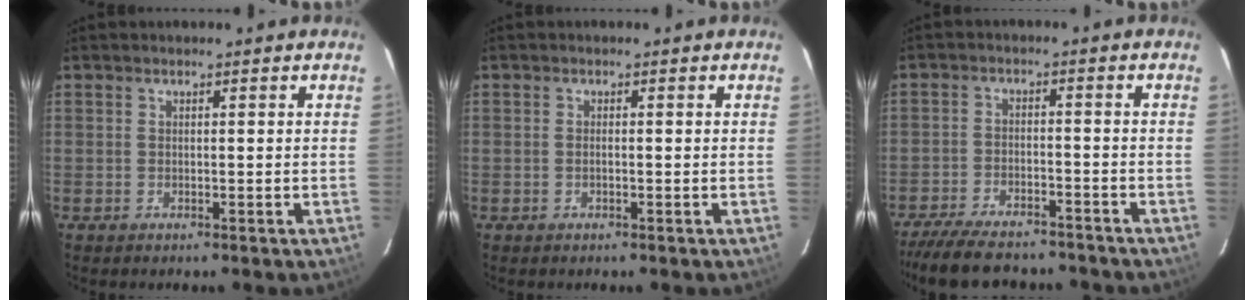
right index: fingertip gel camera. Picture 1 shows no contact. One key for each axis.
{"total": 0.6, "fx": -0.1, "fy": 0.2, "fz": 0.5, "tx": -0.011, "ty": 0.001, "tz": -0.003}
{"total": 16.0, "fx": -13.6, "fy": 4.9, "fz": 6.9, "tx": -0.151, "ty": -0.015, "tz": -0.204}